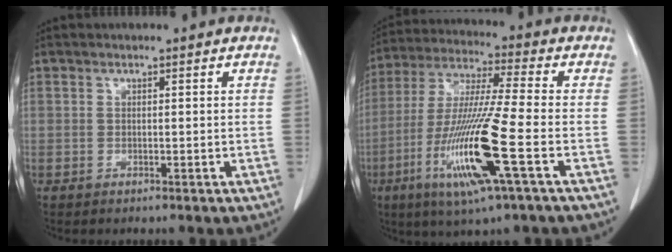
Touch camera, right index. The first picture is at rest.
{"total": 16.1, "force": [-5.5, -0.2, 15.1], "torque": [-0.315, -0.022, -0.106]}